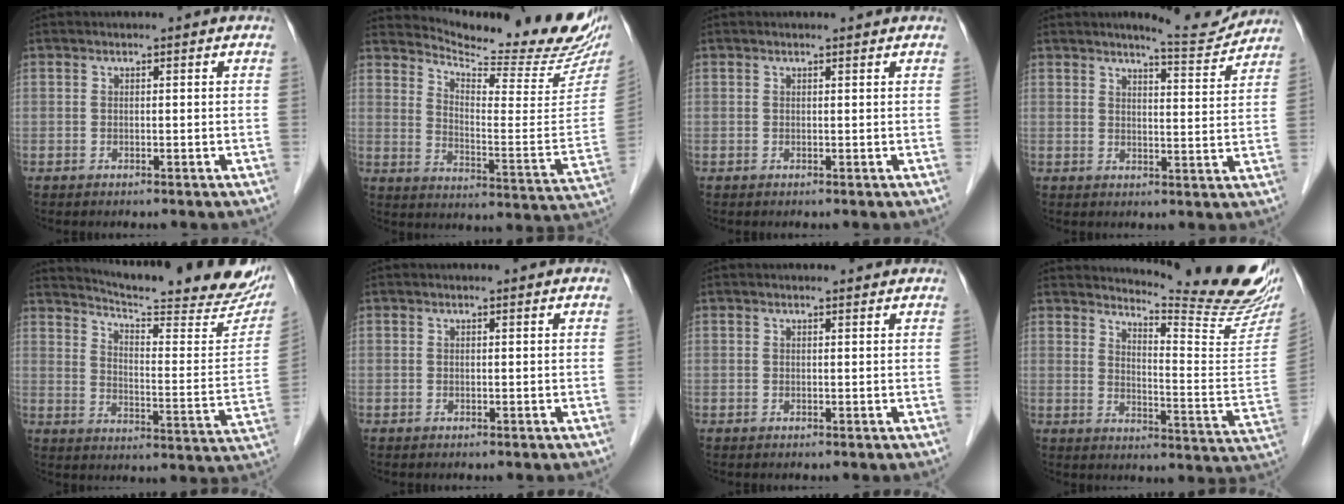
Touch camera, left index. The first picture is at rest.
{"total": 20.4, "force": [19.5, 1.3, 5.8], "torque": [-0.099, -0.100, 0.249]}
{"total": 1.0, "force": [1.0, 0.0, 0.3], "torque": [-0.012, 0.004, 0.013]}
{"total": 6.7, "force": [6.4, 0.3, 1.7], "torque": [-0.028, -0.013, 0.080]}
{"total": 25.9, "force": [23.3, 2.4, 11.0], "torque": [-0.161, -0.082, 0.289]}
{"total": 0.0}
{"total": 1.4, "force": [1.3, 0.1, 0.2], "torque": [-0.013, 0.004, 0.016]}
{"total": 18.8, "force": [17.8, 0.0, 6.1], "torque": [-0.095, -0.130, 0.212]}